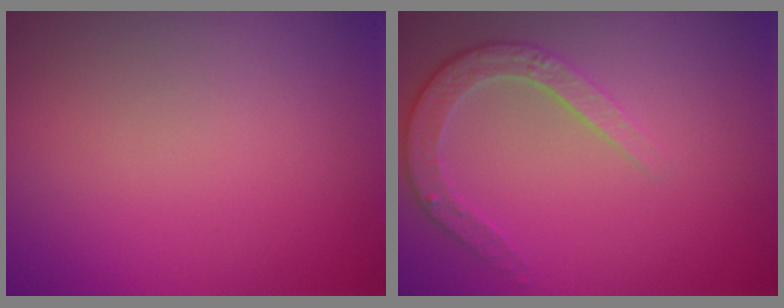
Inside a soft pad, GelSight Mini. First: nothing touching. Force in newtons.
{"total": 3.4, "press": 2.7, "slide": 2.0}